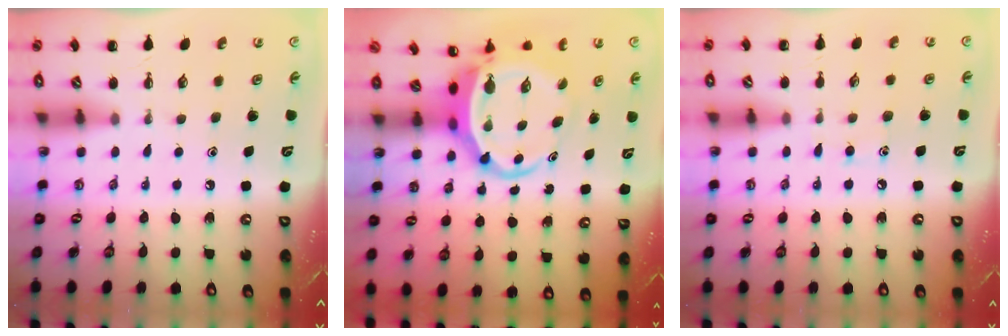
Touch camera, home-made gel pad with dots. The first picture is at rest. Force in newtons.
{"total": 8.5, "press": 8.1, "slide": 2.4}
{"total": 5.7, "press": 5.4, "slide": 1.8}